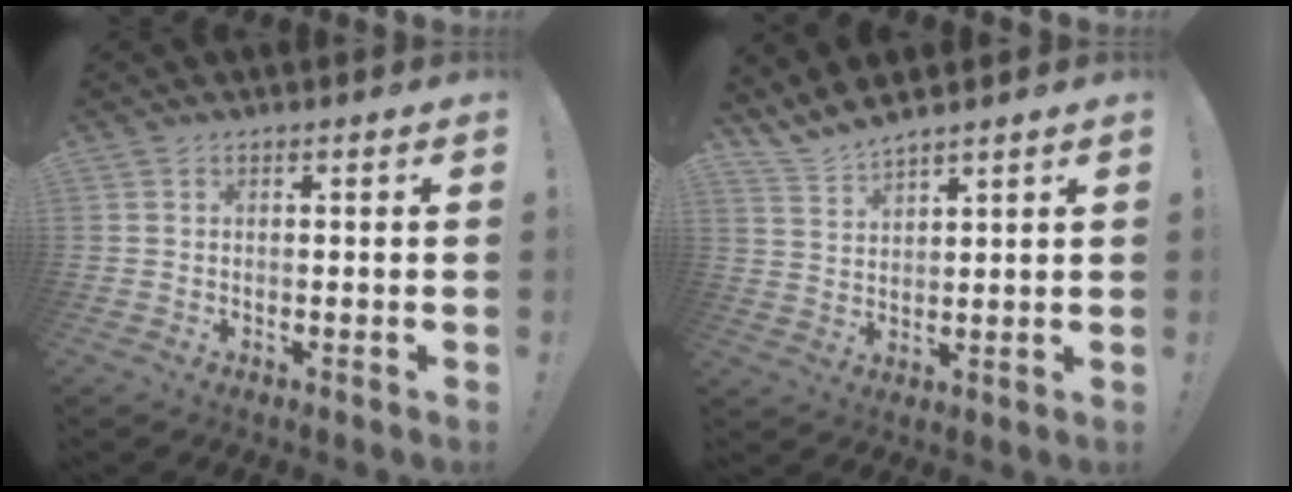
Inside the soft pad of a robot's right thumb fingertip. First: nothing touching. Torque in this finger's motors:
{"motor_torque": [-0.80, 0.96, 0.64, 0.67, 0.02]}